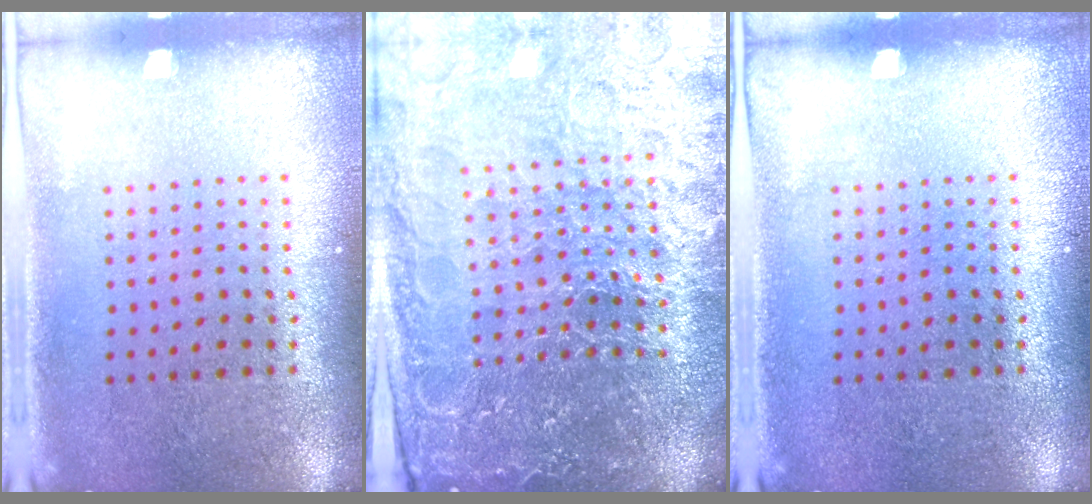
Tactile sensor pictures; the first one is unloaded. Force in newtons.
{"total": 5.7, "press": 5.1, "slide": 2.4}
{"total": 0.0}